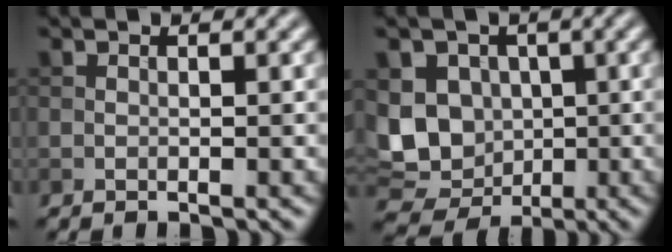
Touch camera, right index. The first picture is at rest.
{"total": 8.2, "force": [0.0, 6.8, 4.6], "torque": [-0.080, -0.011, 0.000]}